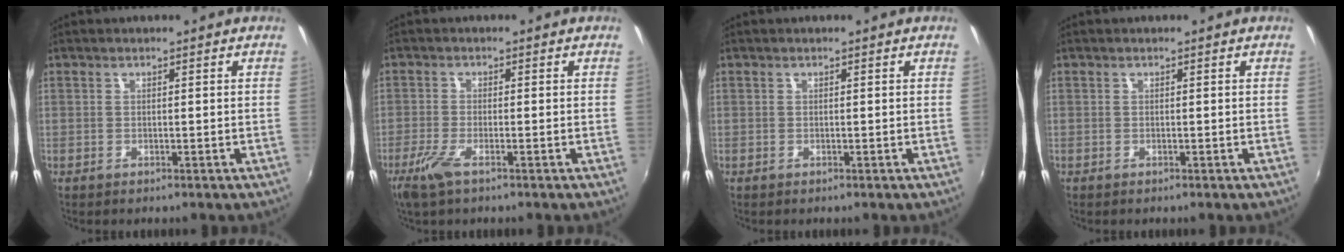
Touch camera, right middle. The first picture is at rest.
{"total": 4.4, "force": [-2.8, 0.7, 3.3], "torque": [-0.081, -0.012, -0.055]}
{"total": 0.0}
{"total": 0.0}